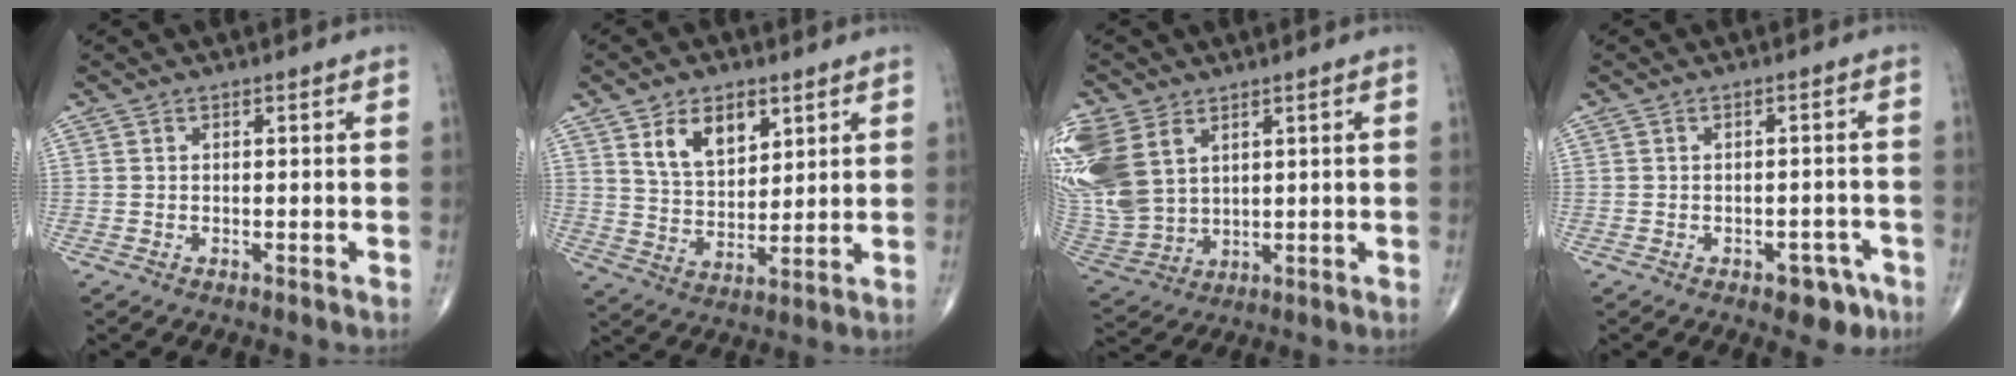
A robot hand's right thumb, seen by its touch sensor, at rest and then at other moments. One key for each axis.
{"total": 9.8, "fx": 5.0, "fy": 5.7, "fz": 6.2, "tx": -0.084, "ty": -0.030, "tz": 0.096}
{"total": 18.5, "fx": 6.8, "fy": 13.0, "fz": 11.3, "tx": -0.287, "ty": -0.005, "tz": 0.151}
{"total": 4.7, "fx": -2.7, "fy": 2.7, "fz": 2.7, "tx": -0.012, "ty": 0.020, "tz": -0.030}